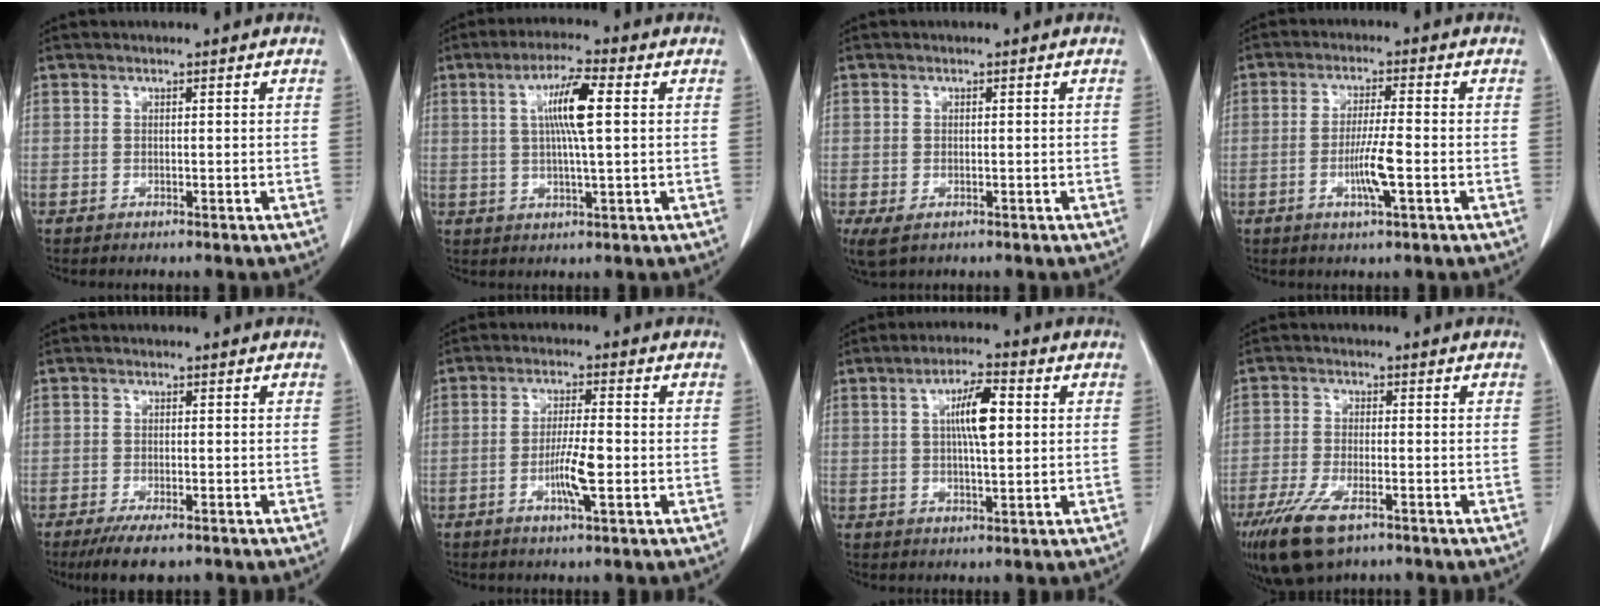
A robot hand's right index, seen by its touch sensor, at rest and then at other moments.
{"total": 7.6, "force": [1.6, 0.4, 7.4], "torque": [-0.138, 0.005, 0.028]}
{"total": 3.3, "force": [-1.6, 1.7, 2.3], "torque": [-0.054, -0.011, -0.017]}
{"total": 5.8, "force": [-1.7, 0.0, 5.6], "torque": [-0.105, -0.008, -0.033]}
{"total": 5.1, "force": [-3.6, 1.6, 3.2], "torque": [-0.054, -0.008, -0.059]}
{"total": 6.1, "force": [-1.8, 0.6, 5.8], "torque": [-0.110, -0.006, -0.032]}
{"total": 7.0, "force": [1.4, 1.5, 6.7], "torque": [-0.120, 0.009, 0.023]}
{"total": 9.3, "force": [-5.7, 3.3, 6.5], "torque": [-0.130, -0.019, -0.100]}